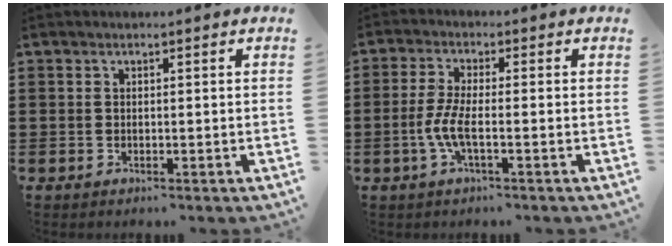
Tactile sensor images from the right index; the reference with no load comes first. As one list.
[{"total": 4.7, "force": [-1.4, 1.1, 4.4], "torque": [-0.111, -0.009, -0.036]}]